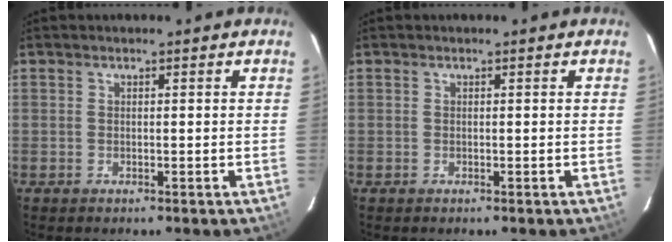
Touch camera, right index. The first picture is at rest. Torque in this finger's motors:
{"motor_torque": [-0.15, 0.01, 0.01, 0.00]}